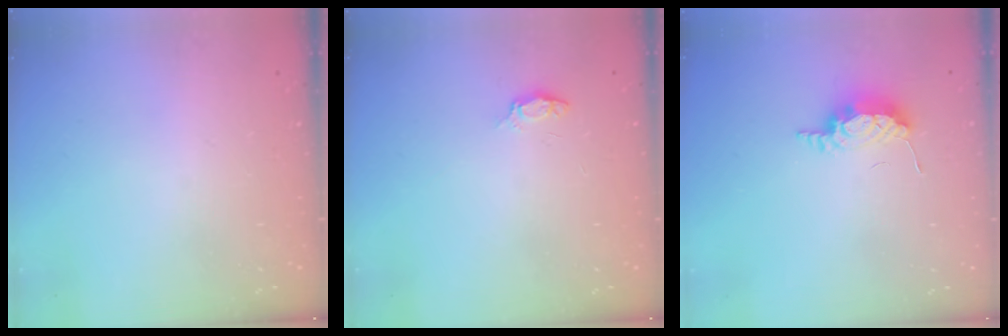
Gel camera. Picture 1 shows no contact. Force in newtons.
{"total": 3.6, "press": 3.6, "slide": 0.4}
{"total": 10.4, "press": 8.5, "slide": 6.0}